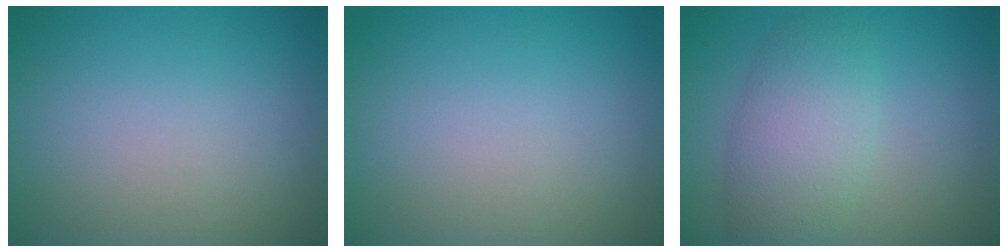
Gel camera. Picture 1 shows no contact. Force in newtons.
{"total": 0.0}
{"total": 5.0, "press": 5.0, "slide": 0.1}